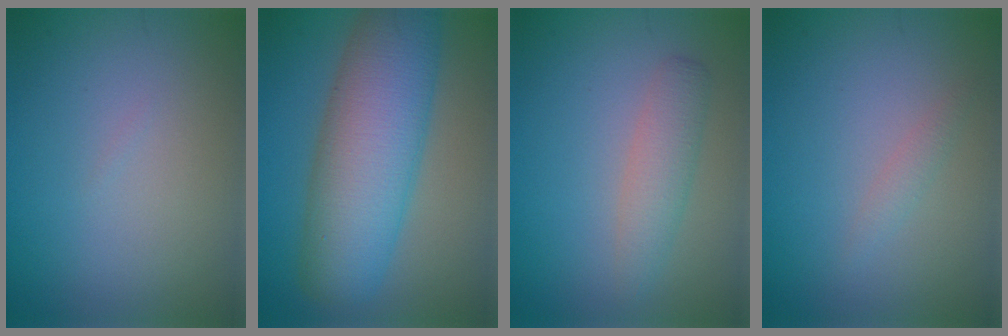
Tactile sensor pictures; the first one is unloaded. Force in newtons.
{"total": 10.5, "press": 10.5, "slide": 0.3}
{"total": 2.6, "press": 2.6, "slide": 0.0}
{"total": 1.0, "press": 1.0, "slide": 0.0}